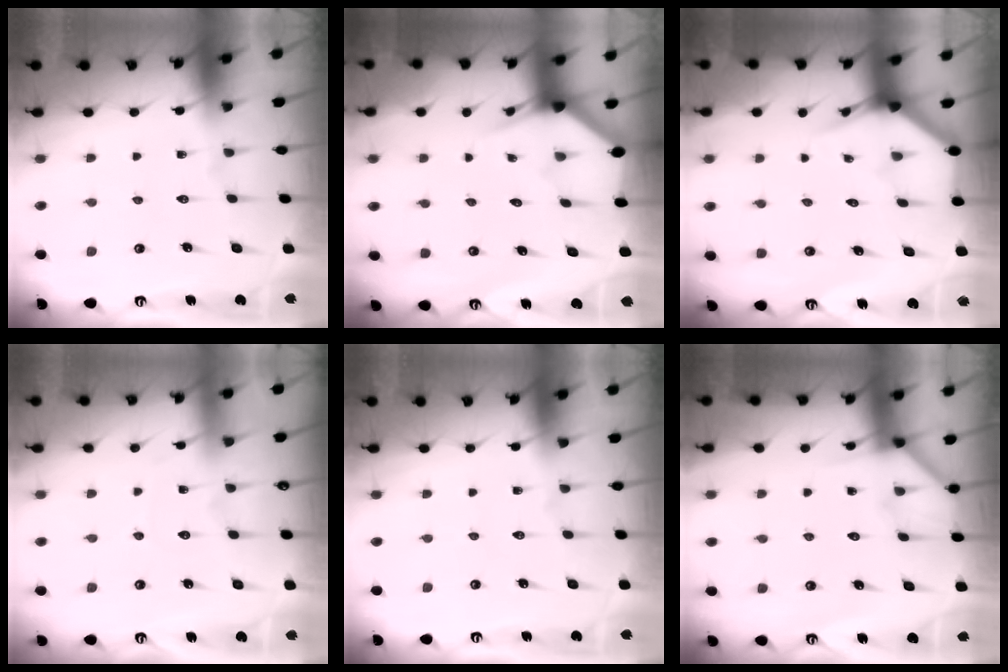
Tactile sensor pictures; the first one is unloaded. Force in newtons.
{"total": 2.7, "press": 2.7, "slide": 0.1}
{"total": 3.8, "press": 3.8, "slide": 0.3}
{"total": 2.9, "press": 2.8, "slide": 0.4}
{"total": 0.0}
{"total": 4.0, "press": 3.9, "slide": 0.6}